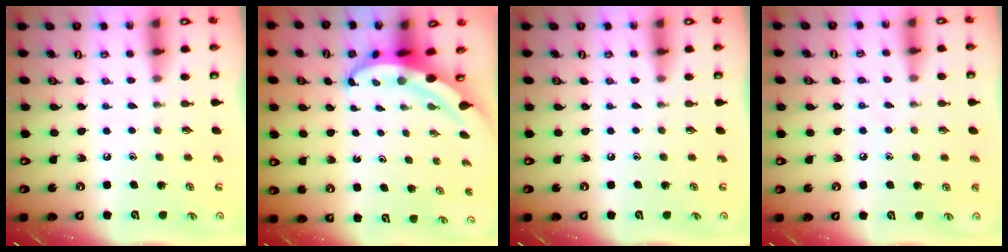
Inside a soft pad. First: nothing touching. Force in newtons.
{"total": 4.7, "press": 4.6, "slide": 0.7}
{"total": 0.0}
{"total": 5.3, "press": 5.2, "slide": 0.6}